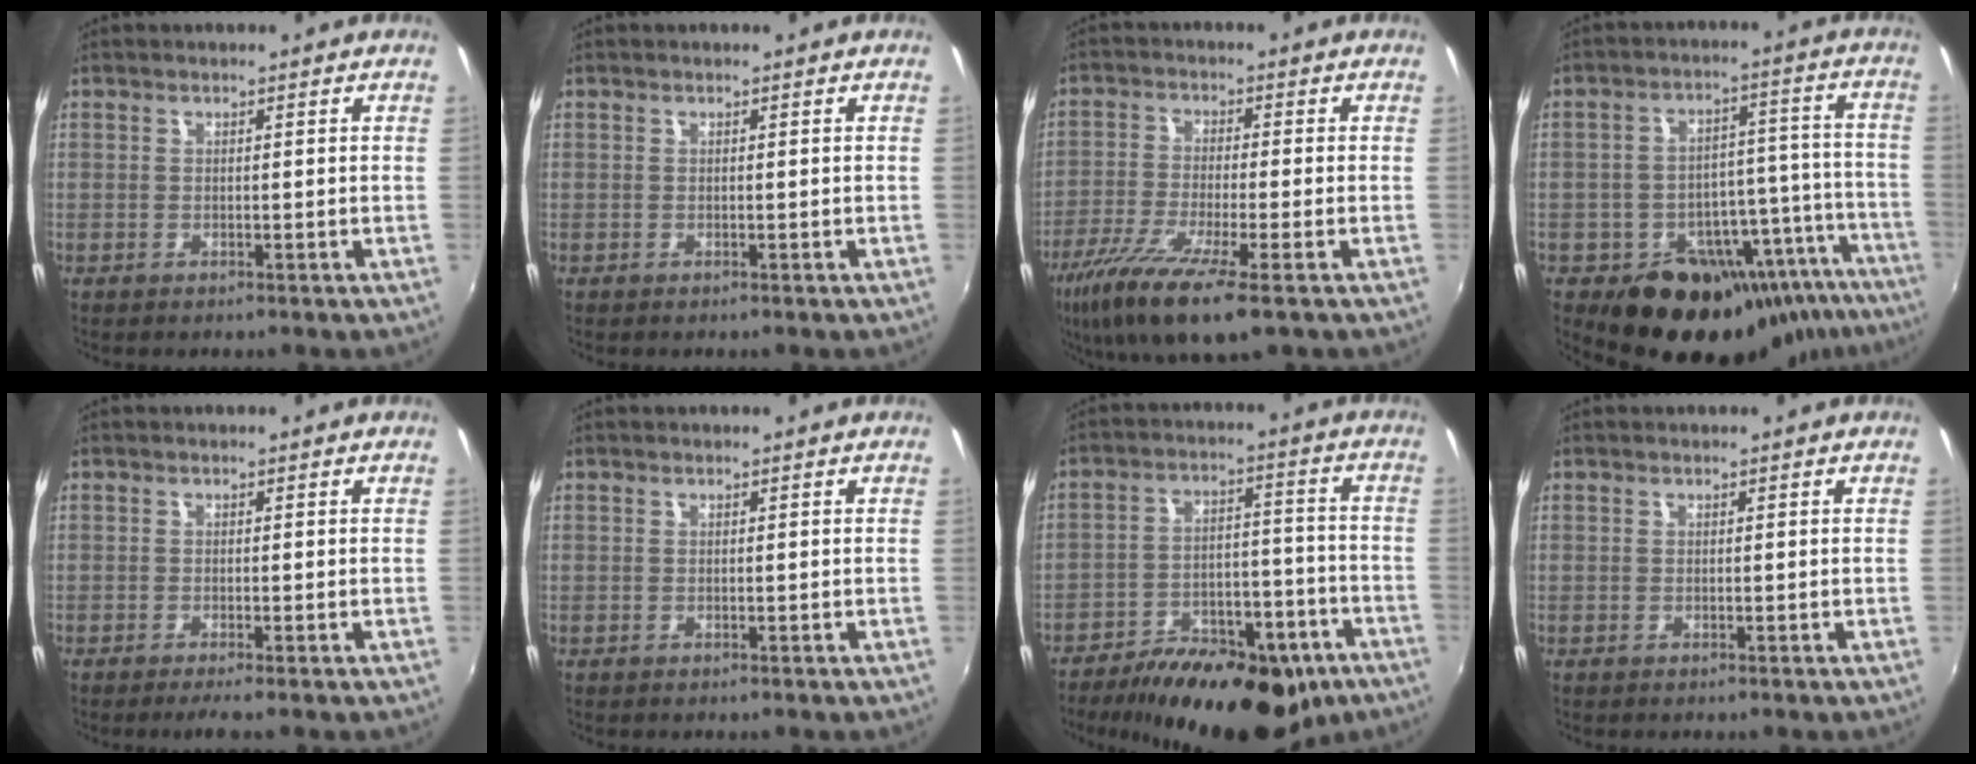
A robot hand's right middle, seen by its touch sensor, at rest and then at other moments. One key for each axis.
{"total": 0.0}
{"total": 12.6, "fx": -7.8, "fy": 1.8, "fz": 9.8, "tx": -0.210, "ty": -0.046, "tz": -0.145}
{"total": 22.1, "fx": -16.1, "fy": 12.3, "fz": 8.8, "tx": -0.134, "ty": 0.044, "tz": -0.197}
{"total": 1.5, "fx": -1.1, "fy": -0.4, "fz": 0.9, "tx": -0.022, "ty": -0.006, "tz": -0.024}
{"total": 0.0}
{"total": 23.1, "fx": -15.9, "fy": 10.1, "fz": 13.3, "tx": -0.225, "ty": -0.011, "tz": -0.215}
{"total": 0.0}